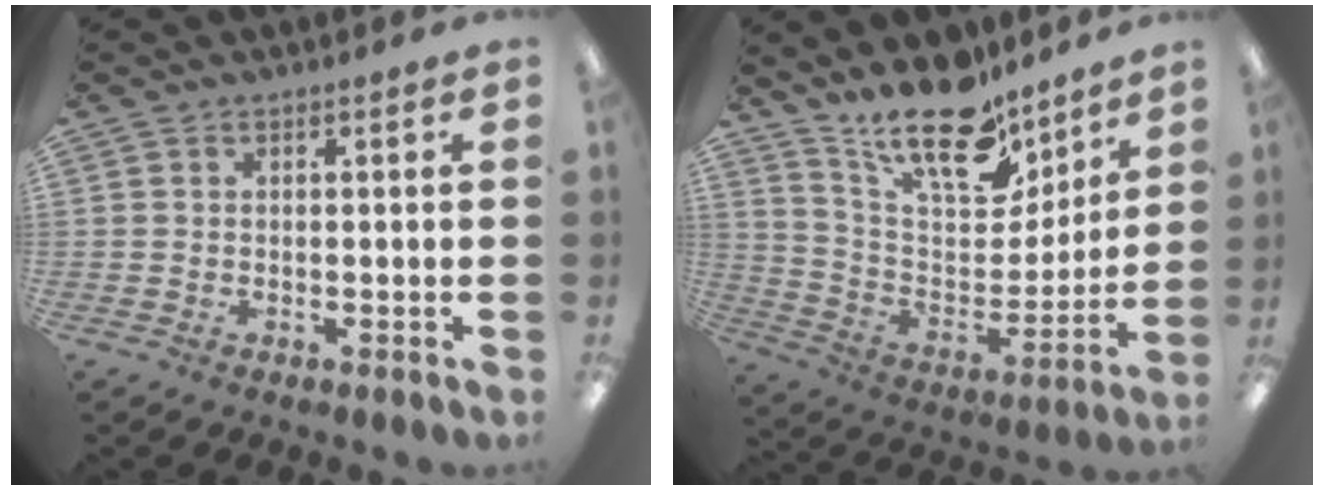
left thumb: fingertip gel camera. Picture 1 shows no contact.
{"total": 20.6, "force": [15.9, 8.4, 10.0], "torque": [-0.170, -0.109, 0.281]}